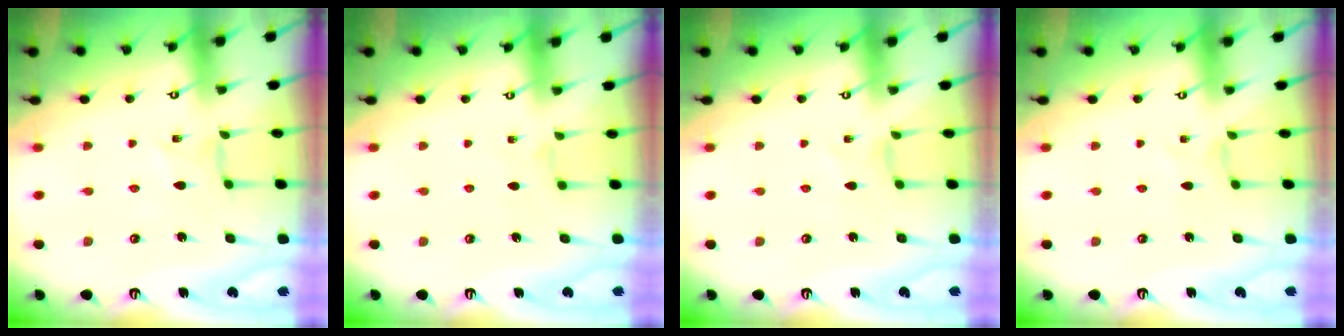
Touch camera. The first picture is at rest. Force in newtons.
{"total": 1.8, "press": 1.7, "slide": 0.4}
{"total": 0.0}
{"total": 0.0}